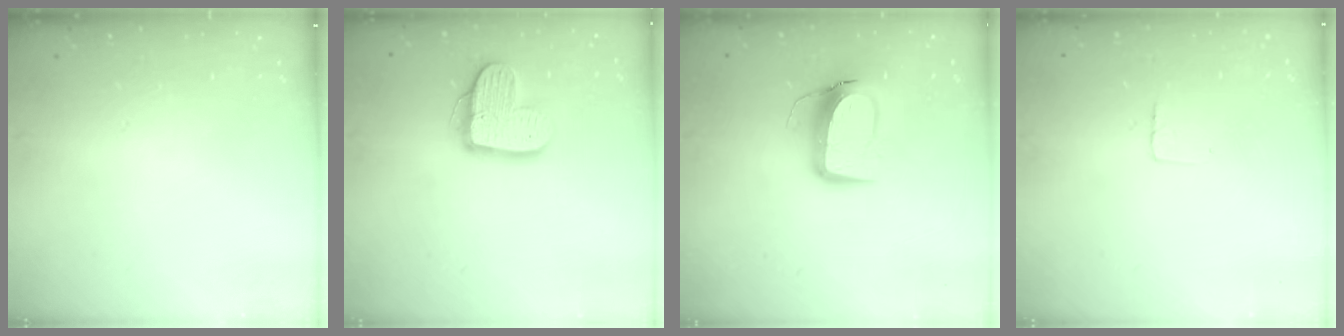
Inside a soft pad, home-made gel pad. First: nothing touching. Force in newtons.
{"total": 14.1, "press": 14.0, "slide": 1.1}
{"total": 11.2, "press": 11.1, "slide": 1.2}
{"total": 2.9, "press": 2.9, "slide": 0.2}